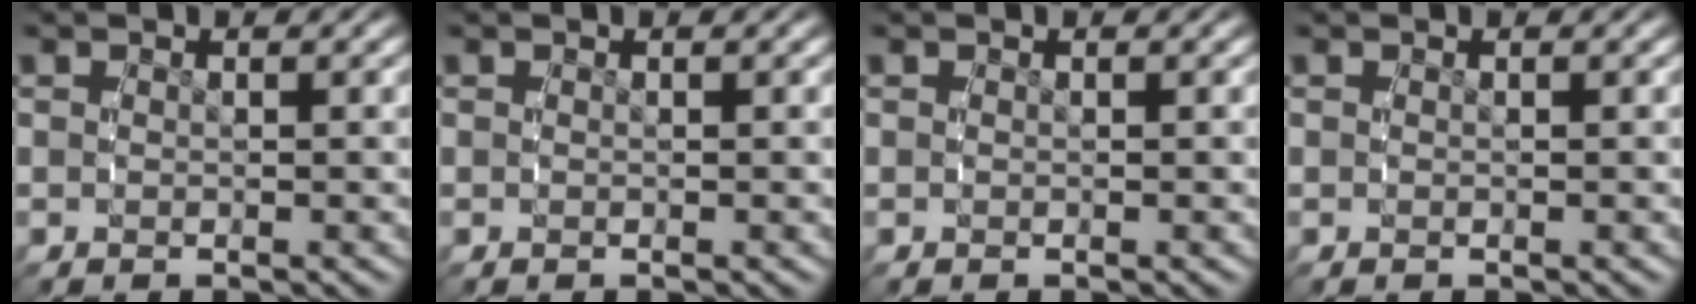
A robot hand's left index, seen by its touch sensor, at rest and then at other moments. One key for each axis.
{"total": 0.0}
{"total": 0.0}
{"total": 0.0}